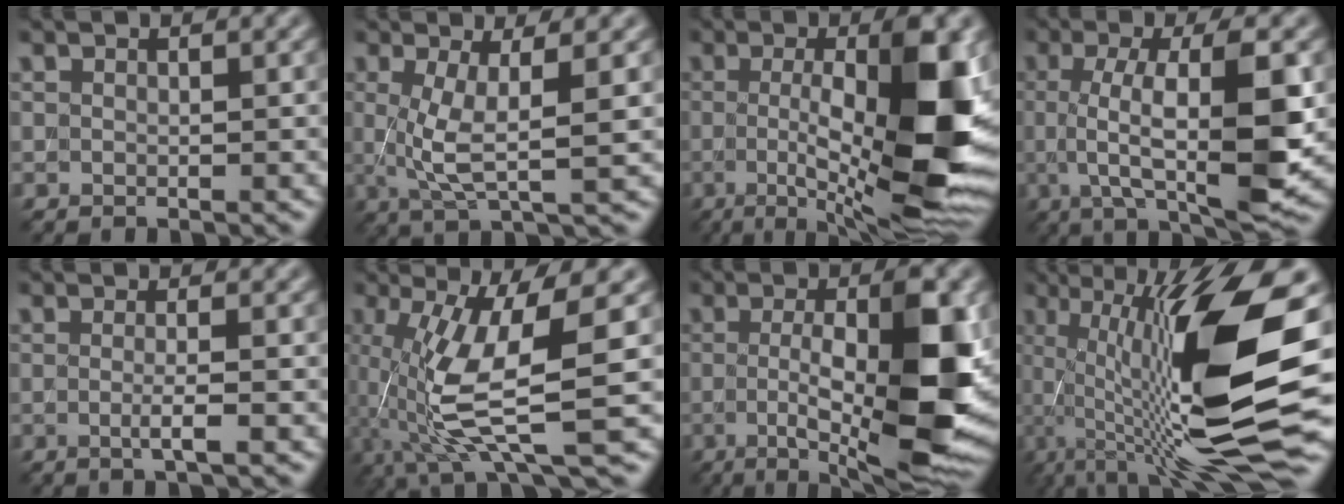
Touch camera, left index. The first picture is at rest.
{"total": 4.7, "force": [0.6, 1.1, 4.6], "torque": [-0.094, 0.001, 0.010]}
{"total": 12.4, "force": [-0.3, 3.2, 12.0], "torque": [-0.184, -0.013, -0.002]}
{"total": 9.1, "force": [-0.2, 2.7, 8.7], "torque": [-0.142, -0.005, 0.000]}
{"total": 1.9, "force": [-0.3, 0.4, 1.9], "torque": [-0.032, -0.004, -0.011]}
{"total": 9.5, "force": [-0.3, 2.2, 9.2], "torque": [-0.186, -0.013, -0.002]}
{"total": 11.6, "force": [-1.2, 2.8, 11.2], "torque": [-0.174, -0.004, -0.021]}
{"total": 14.9, "force": [0.2, 3.7, 14.4], "torque": [-0.227, 0.005, 0.007]}